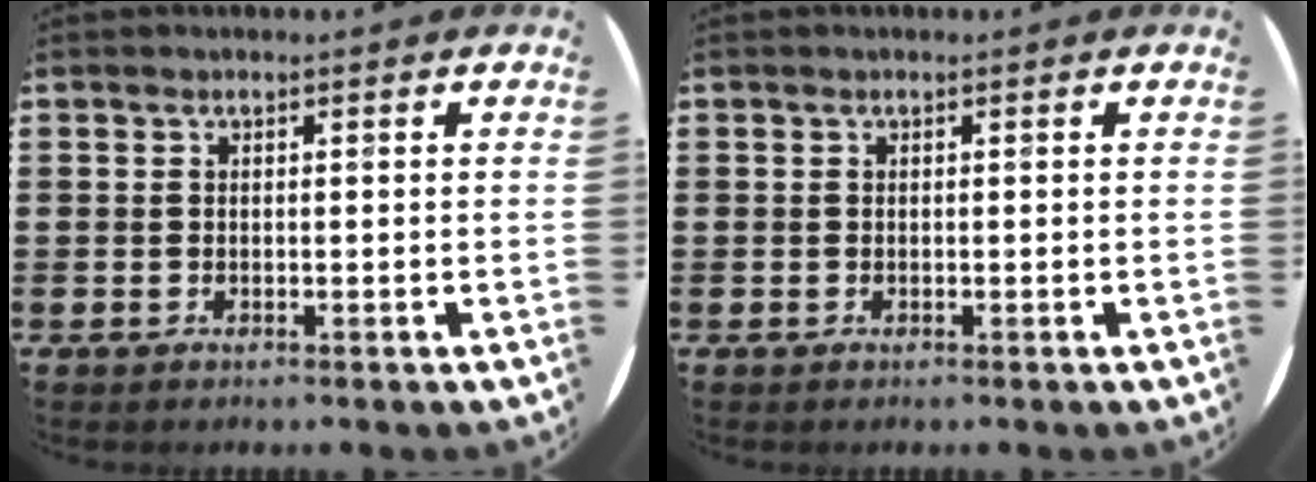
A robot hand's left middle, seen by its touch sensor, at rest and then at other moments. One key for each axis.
{"total": 0.0}